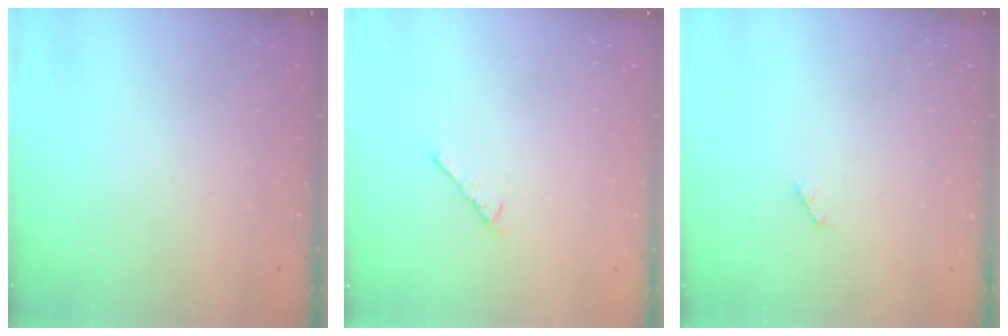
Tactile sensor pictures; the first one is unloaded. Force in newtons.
{"total": 2.9, "press": 2.8, "slide": 0.7}
{"total": 2.5, "press": 2.5, "slide": 0.3}